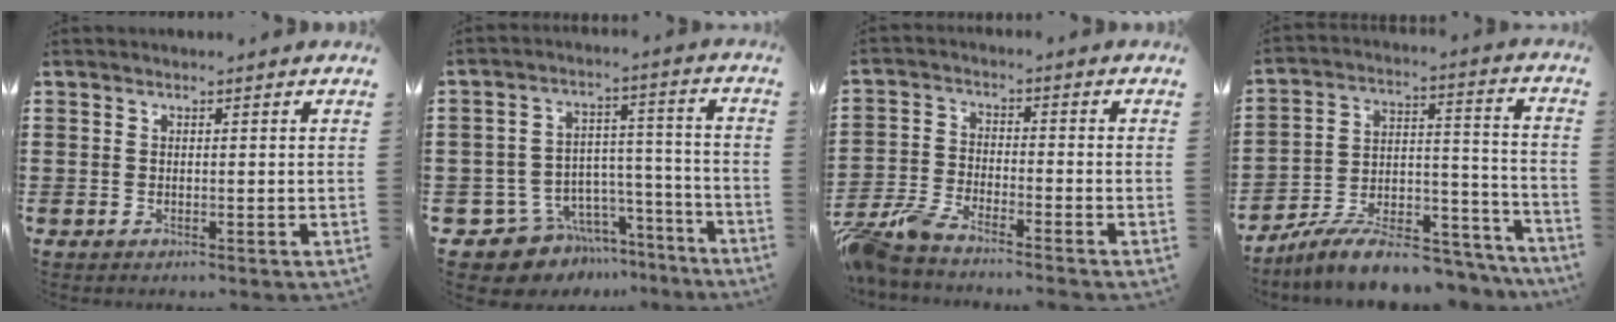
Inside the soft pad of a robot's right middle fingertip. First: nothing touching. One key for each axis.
{"total": 8.6, "fx": -7.5, "fy": 4.2, "fz": 0.7, "tx": -0.022, "ty": 0.023, "tz": -0.139}
{"total": 5.5, "fx": -5.1, "fy": 0.3, "fz": 2.0, "tx": -0.076, "ty": -0.016, "tz": -0.109}
{"total": 8.8, "fx": -7.8, "fy": 1.9, "fz": 3.6, "tx": -0.055, "ty": 0.022, "tz": -0.148}